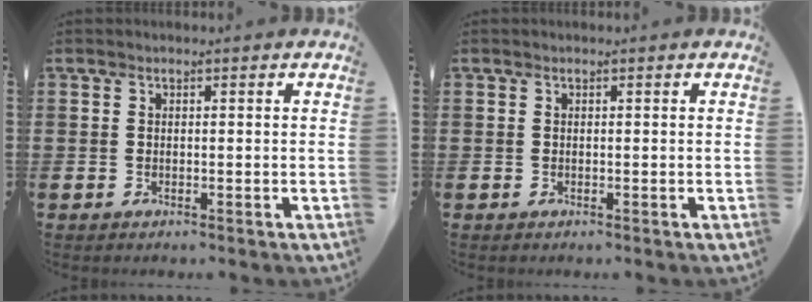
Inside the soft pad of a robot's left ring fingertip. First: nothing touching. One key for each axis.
{"total": 0.0}